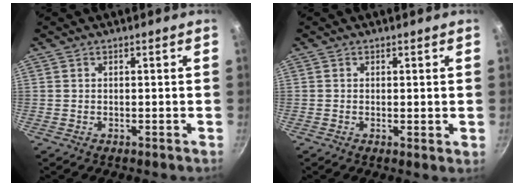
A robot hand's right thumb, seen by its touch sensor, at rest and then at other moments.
{"total": 1.1, "force": [0.2, 0.4, 1.0], "torque": [-0.015, -0.008, 0.000]}